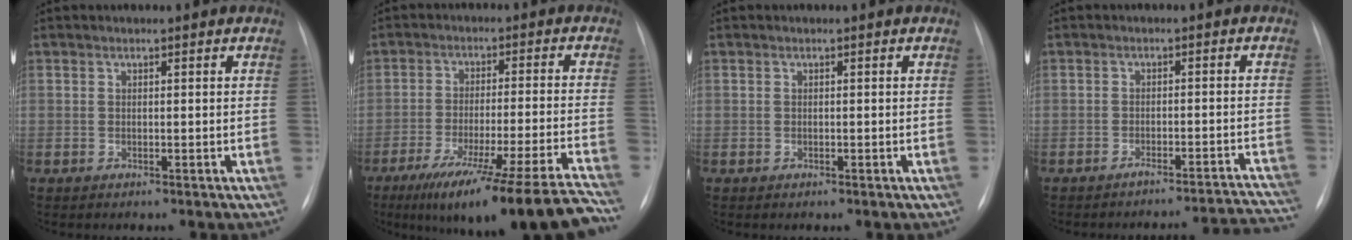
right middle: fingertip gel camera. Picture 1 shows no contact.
{"total": 21.4, "force": [-17.4, -1.4, 12.4], "torque": [-0.135, -0.033, -0.263]}
{"total": 0.0}
{"total": 10.7, "force": [-10.7, -0.7, 0.5], "torque": [0.019, 0.022, -0.124]}